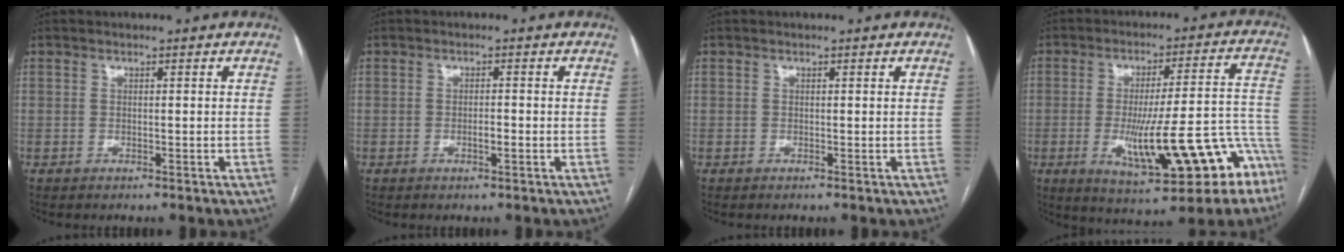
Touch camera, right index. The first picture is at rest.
{"total": 1.6, "force": [-0.5, 0.3, 1.5], "torque": [-0.026, 0.000, -0.009]}
{"total": 0.0}
{"total": 20.2, "force": [-8.6, 4.1, 17.9], "torque": [-0.191, 0.023, -0.106]}